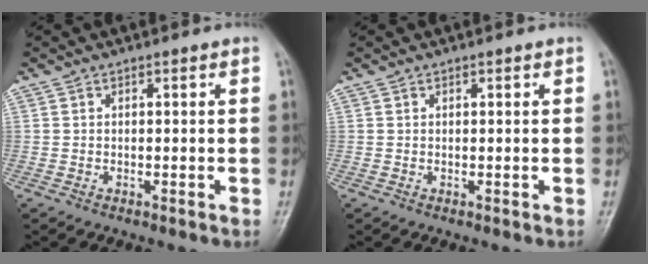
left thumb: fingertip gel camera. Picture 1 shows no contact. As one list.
[{"total": 0.0}]